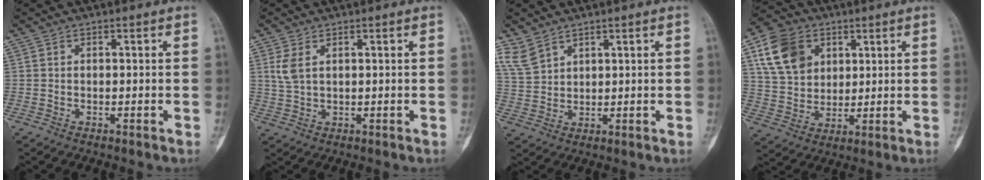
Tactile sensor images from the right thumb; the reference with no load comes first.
{"total": 3.4, "force": [1.3, 1.7, 2.6], "torque": [-0.063, 0.003, 0.034]}
{"total": 4.5, "force": [3.5, 2.5, 1.4], "torque": [-0.024, -0.017, 0.082]}
{"total": 13.0, "force": [5.3, 9.9, 6.6], "torque": [-0.100, -0.008, 0.101]}